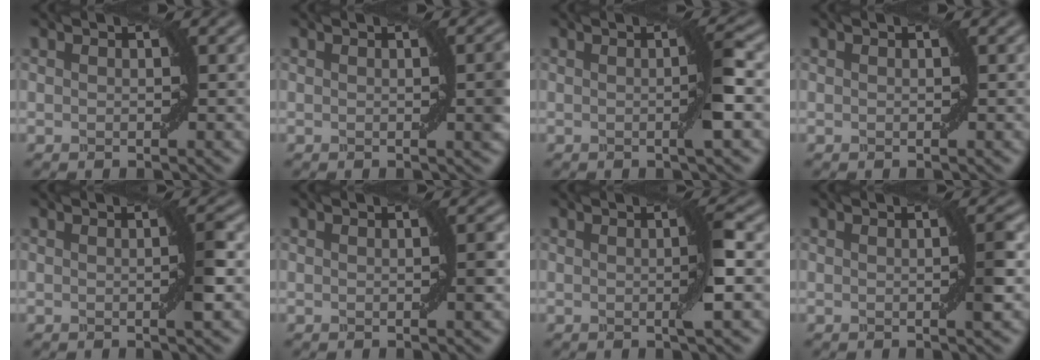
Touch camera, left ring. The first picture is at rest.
{"total": 2.0, "force": [0.1, 0.2, 2.0], "torque": [-0.020, 0.002, -0.001]}
{"total": 2.4, "force": [-0.1, 0.2, 2.4], "torque": [-0.038, -0.004, -0.006]}
{"total": 0.0}
{"total": 1.8, "force": [-0.1, 0.1, 1.8], "torque": [-0.029, -0.001, -0.003]}
{"total": 0.8, "force": [0.0, -0.1, 0.8], "torque": [-0.010, 0.002, -0.001]}
{"total": 2.5, "force": [-0.1, 0.2, 2.5], "torque": [-0.041, -0.003, -0.004]}
{"total": 1.8, "force": [0.0, 0.1, 1.8], "torque": [-0.027, 0.001, -0.002]}